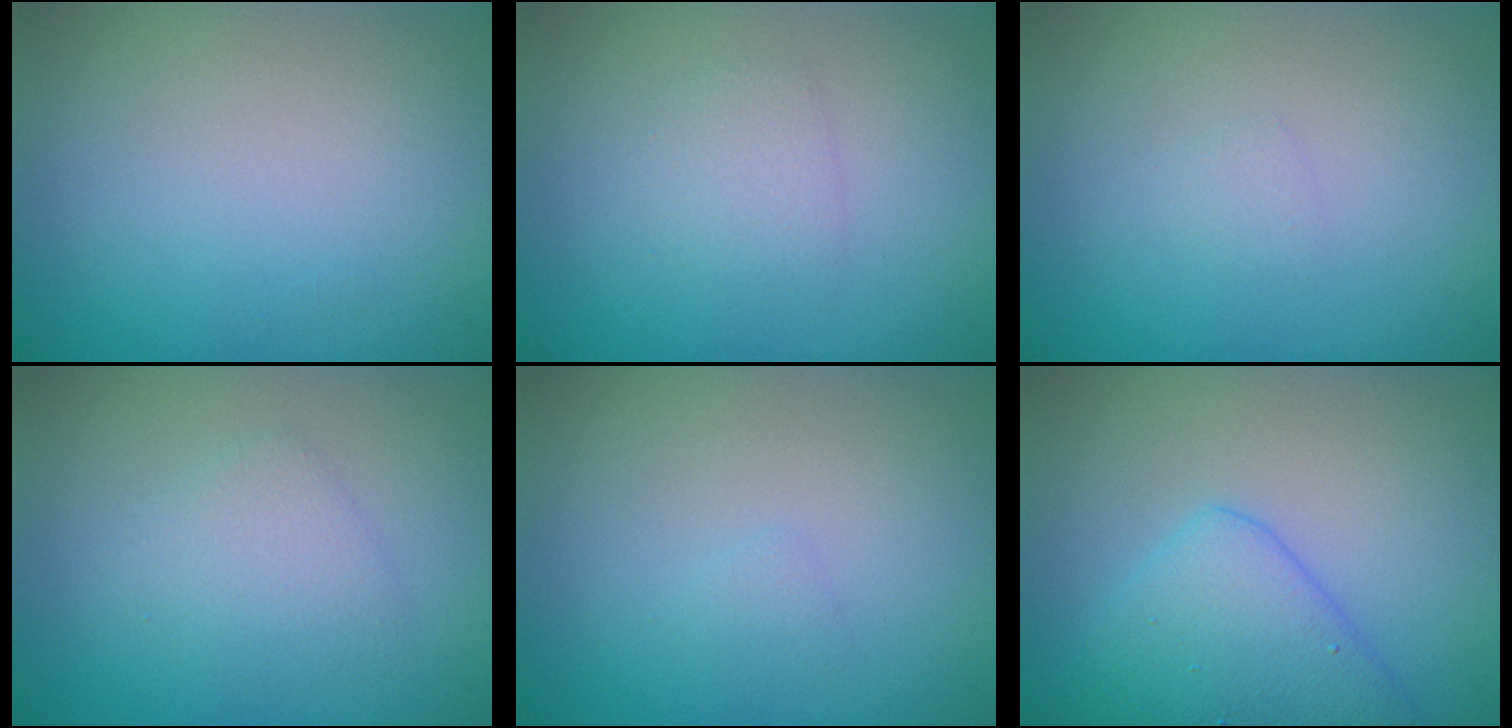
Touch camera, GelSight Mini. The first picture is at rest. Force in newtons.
{"total": 1.4, "press": 1.4, "slide": 0.1}
{"total": 0.5, "press": 0.5, "slide": 0.0}
{"total": 2.2, "press": 2.2, "slide": 0.1}
{"total": 0.6, "press": 0.6, "slide": 0.1}
{"total": 5.2, "press": 5.2, "slide": 0.1}